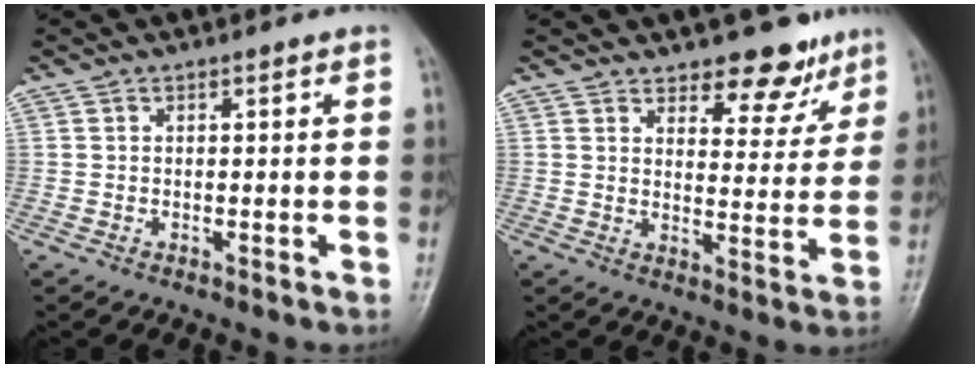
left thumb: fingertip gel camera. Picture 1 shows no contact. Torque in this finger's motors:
{"motor_torque": [-0.31, -0.21, -0.07, -0.04, 0.12]}